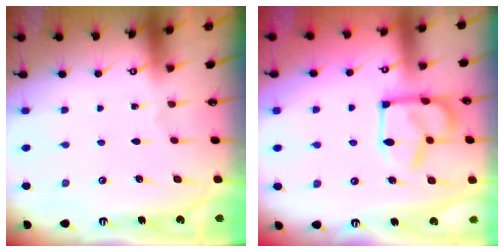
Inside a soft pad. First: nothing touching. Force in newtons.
{"total": 6.6, "press": 6.6, "slide": 0.4}